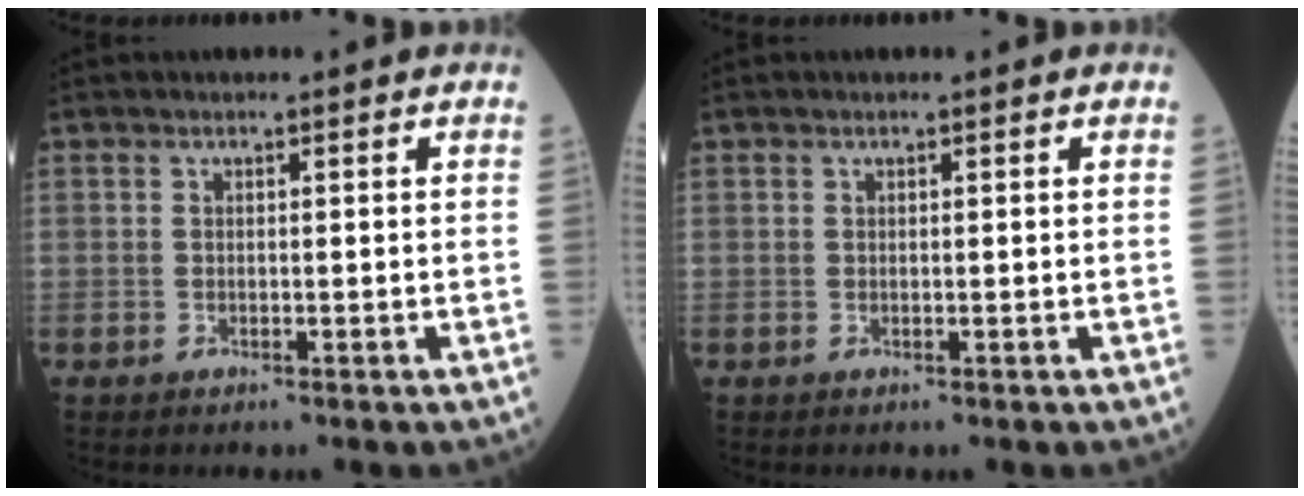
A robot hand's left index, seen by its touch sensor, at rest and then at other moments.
{"total": 0.0}